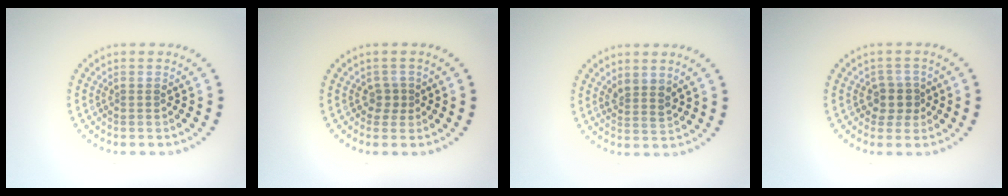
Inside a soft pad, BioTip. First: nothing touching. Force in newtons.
{"total": 1.2, "press": 1.0, "slide": 0.6}
{"total": 1.8, "press": 1.5, "slide": 1.1}
{"total": 2.1, "press": 1.8, "slide": 1.1}